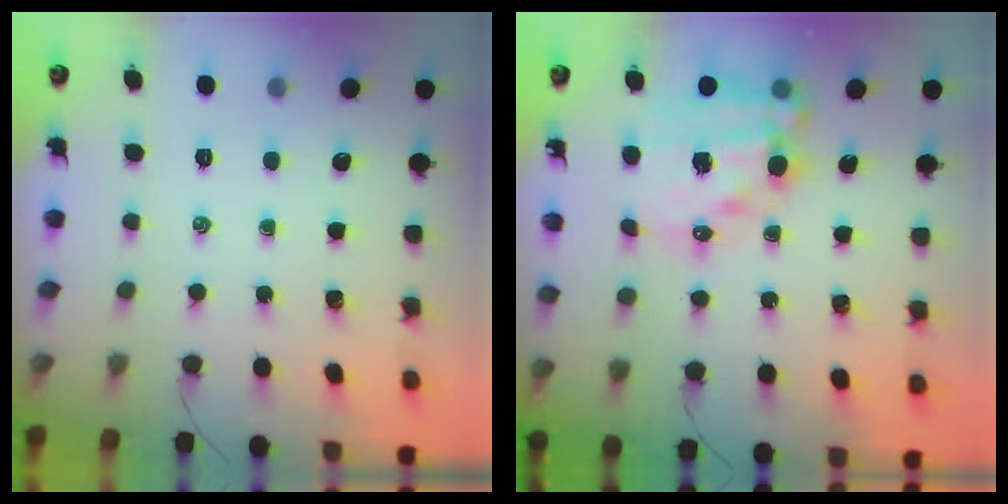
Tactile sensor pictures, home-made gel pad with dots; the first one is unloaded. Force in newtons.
{"total": 16.6, "press": 16.2, "slide": 3.6}